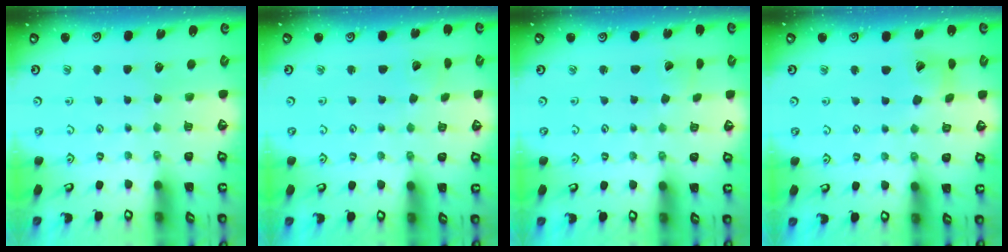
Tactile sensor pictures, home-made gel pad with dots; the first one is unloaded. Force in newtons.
{"total": 2.5, "press": 2.5, "slide": 0.3}
{"total": 1.3, "press": 1.3, "slide": 0.1}
{"total": 8.8, "press": 8.7, "slide": 1.2}